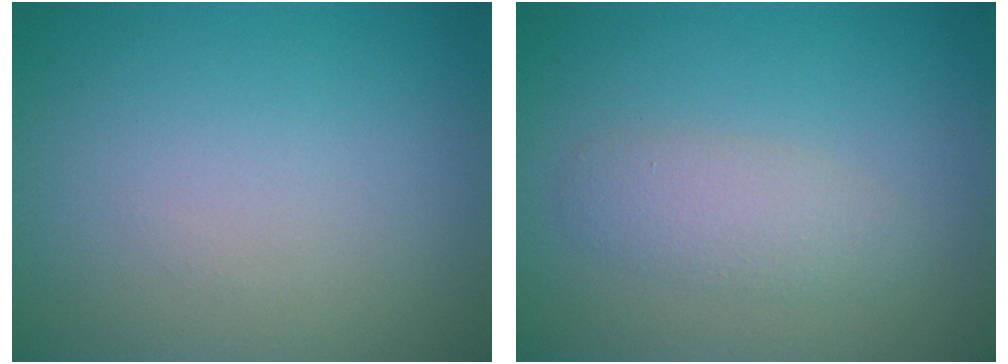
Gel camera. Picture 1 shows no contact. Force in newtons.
{"total": 2.3, "press": 2.3, "slide": 0.1}